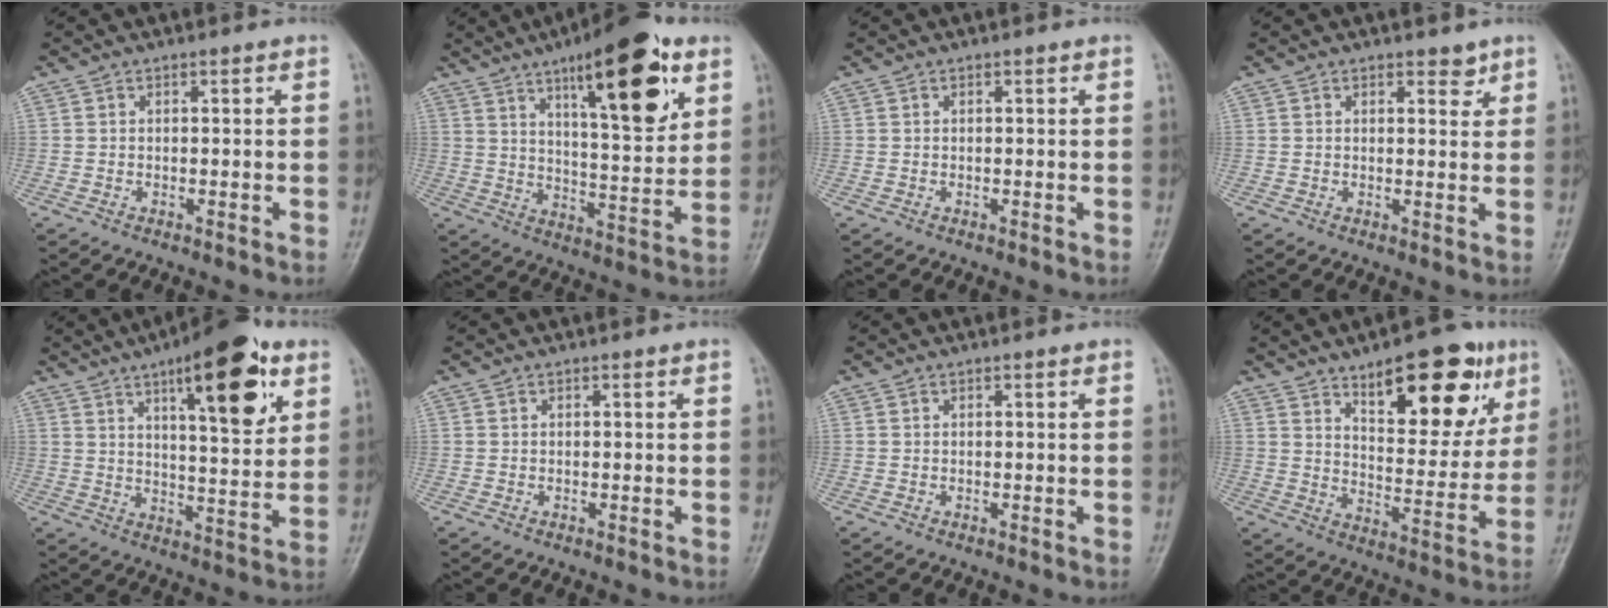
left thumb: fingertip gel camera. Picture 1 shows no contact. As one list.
[{"total": 19.6, "force": [9.9, 5.9, 15.8], "torque": [-0.203, -0.043, 0.151]}, {"total": 0.0}, {"total": 2.3, "force": [1.7, 1.2, 1.0], "torque": [0.001, -0.010, 0.021]}, {"total": 17.3, "force": [8.5, 5.5, 14.1], "torque": [-0.175, -0.034, 0.124]}, {"total": 0.0}, {"total": 0.0}, {"total": 19.1, "force": [10.2, 7.9, 14.0], "torque": [-0.145, -0.049, 0.153]}]